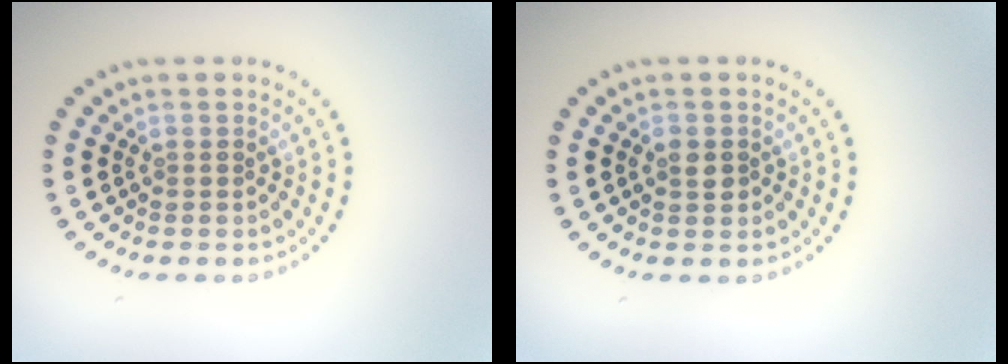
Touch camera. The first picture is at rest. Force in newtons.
{"total": 1.3, "press": 1.3, "slide": 0.1}